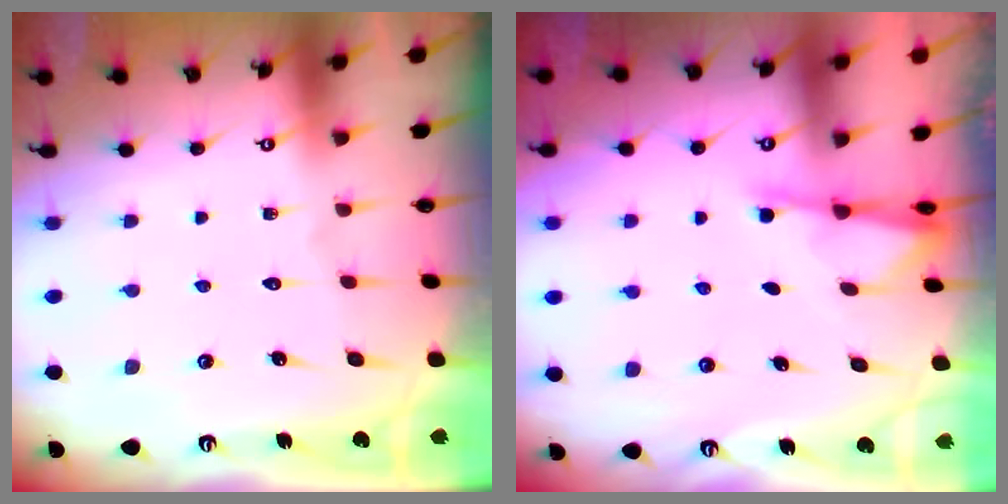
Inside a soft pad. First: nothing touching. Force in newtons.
{"total": 2.3, "press": 2.2, "slide": 0.3}